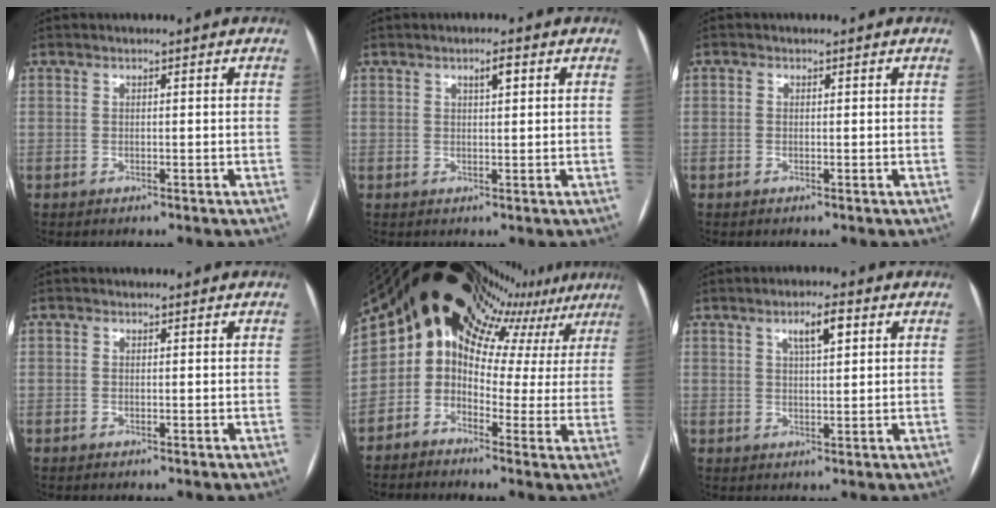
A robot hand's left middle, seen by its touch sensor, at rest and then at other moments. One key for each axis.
{"total": 1.3, "fx": 0.6, "fy": 0.3, "fz": 1.1, "tx": -0.018, "ty": 0.003, "tz": 0.009}
{"total": 2.6, "fx": -1.7, "fy": -1.6, "fz": -1.2, "tx": 0.022, "ty": -0.014, "tz": -0.025}
{"total": 2.9, "fx": -1.7, "fy": -1.9, "fz": -1.3, "tx": 0.021, "ty": -0.015, "tz": -0.023}
{"total": 17.7, "fx": 13.3, "fy": 9.0, "fz": 7.5, "tx": -0.151, "ty": 0.064, "tz": 0.172}
{"total": 4.2, "fx": 2.0, "fy": 0.9, "fz": 3.6, "tx": -0.064, "ty": 0.006, "tz": 0.034}